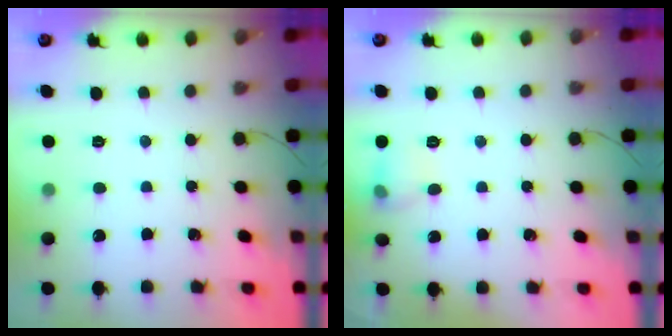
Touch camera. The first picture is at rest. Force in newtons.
{"total": 5.9, "press": 5.7, "slide": 1.4}